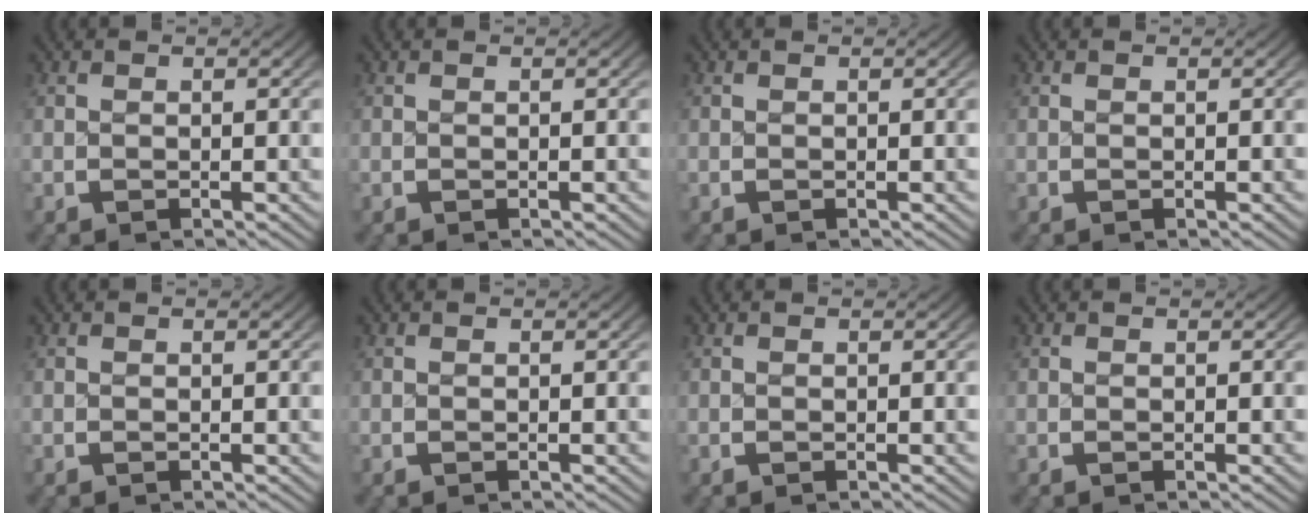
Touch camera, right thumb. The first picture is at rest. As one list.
[{"total": 0.0}, {"total": 0.0}, {"total": 0.0}, {"total": 0.0}, {"total": 0.0}, {"total": 0.0}, {"total": 0.0}]